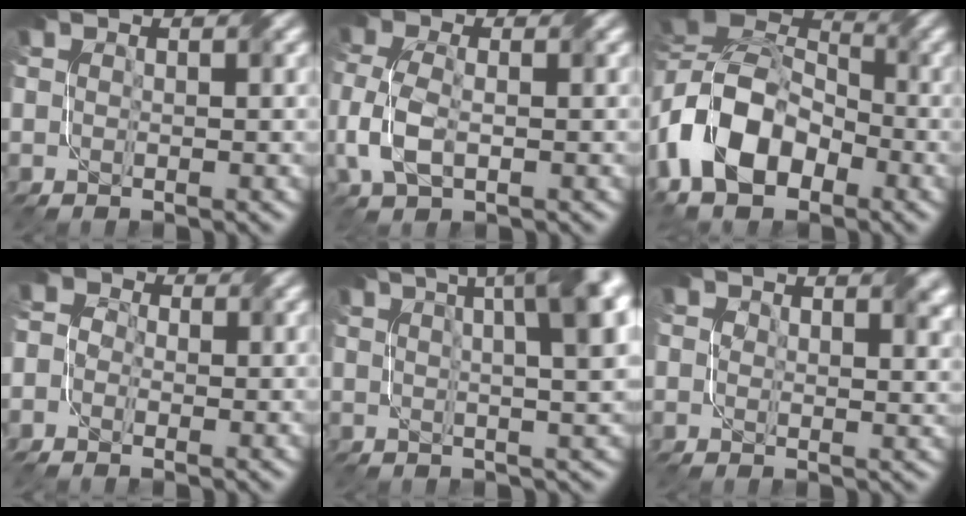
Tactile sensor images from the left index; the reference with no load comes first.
{"total": 3.9, "force": [-1.1, 2.1, 3.1], "torque": [-0.084, 0.001, -0.023]}
{"total": 14.5, "force": [-4.6, 9.3, 10.1], "torque": [-0.224, -0.008, -0.094]}
{"total": 3.0, "force": [-0.5, 2.7, 1.3], "torque": [-0.021, 0.011, -0.028]}
{"total": 13.5, "force": [4.8, 5.5, 11.4], "torque": [-0.108, 0.070, 0.042]}
{"total": 3.1, "force": [2.0, 1.6, 1.8], "torque": [-0.026, -0.004, 0.032]}